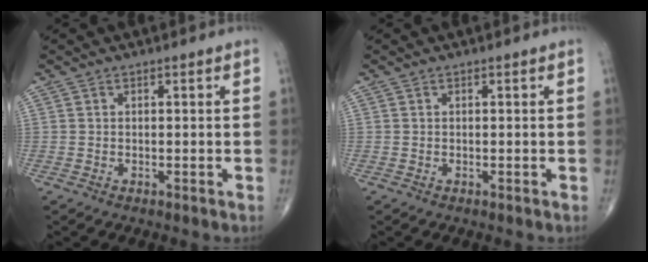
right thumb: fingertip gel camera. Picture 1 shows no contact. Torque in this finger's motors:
{"motor_torque": [0.13, 0.13, -0.02, 0.02, 0.00]}